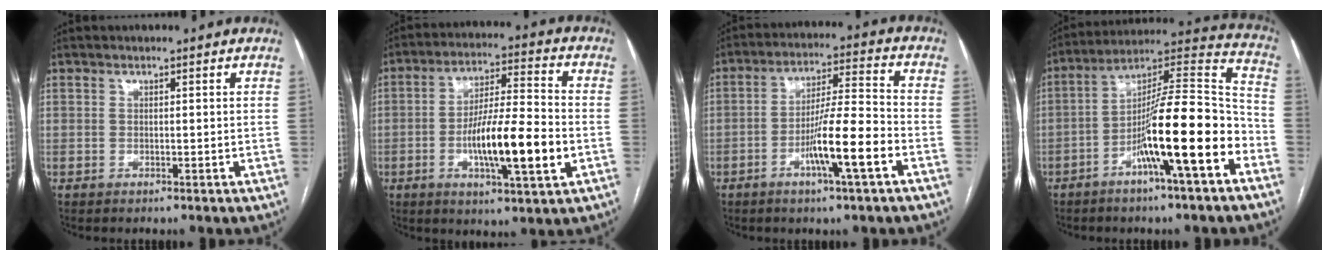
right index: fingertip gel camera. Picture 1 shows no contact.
{"total": 14.1, "force": [-3.5, 1.9, 13.6], "torque": [-0.234, -0.001, -0.058]}
{"total": 10.8, "force": [-4.4, 0.2, 9.8], "torque": [-0.173, 0.003, -0.076]}
{"total": 17.4, "force": [-6.9, 1.3, 15.9], "torque": [-0.259, 0.013, -0.115]}